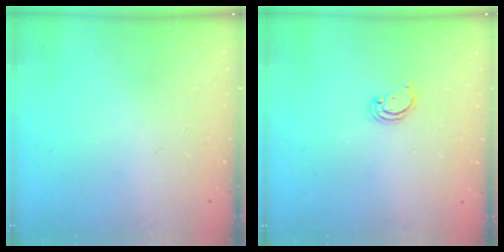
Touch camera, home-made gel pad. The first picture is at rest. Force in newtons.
{"total": 2.1, "press": 2.1, "slide": 0.2}